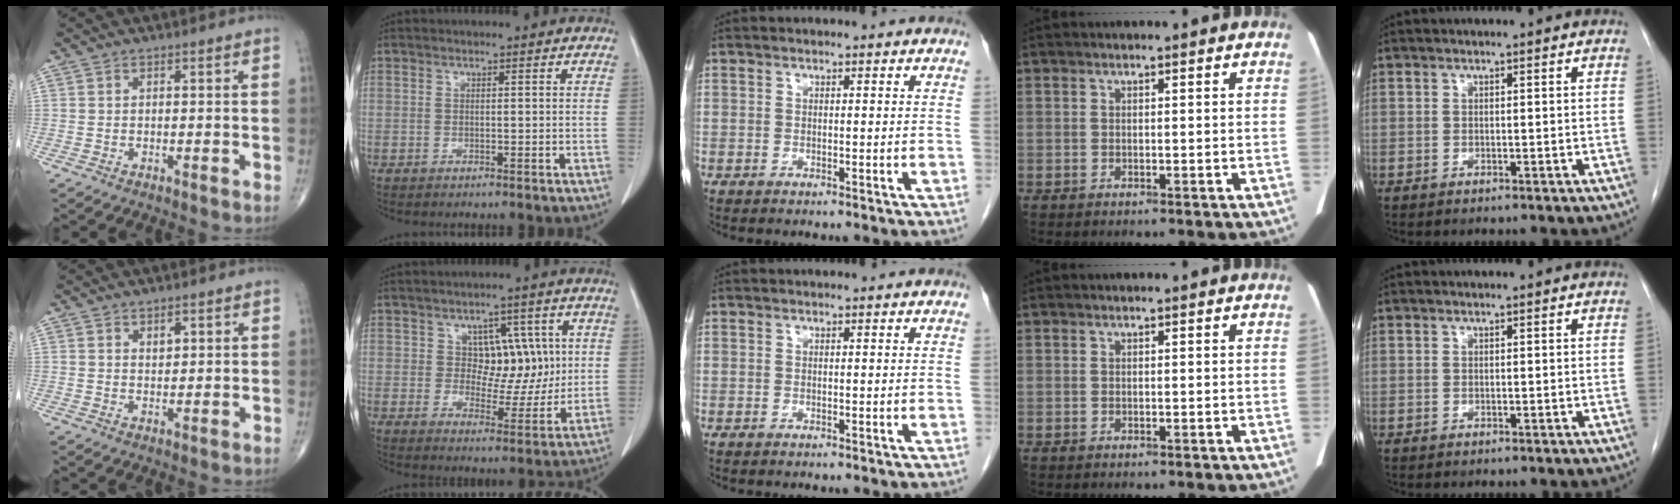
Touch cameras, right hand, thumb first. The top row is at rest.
{"thumb": {"total": 2.2, "force": [1.0, 1.4, 1.4], "torque": [-0.011, -0.006, 0.018]}, "index": {"total": 7.4, "force": [1.7, 5.1, 5.1], "torque": [-0.058, 0.014, 0.034]}}